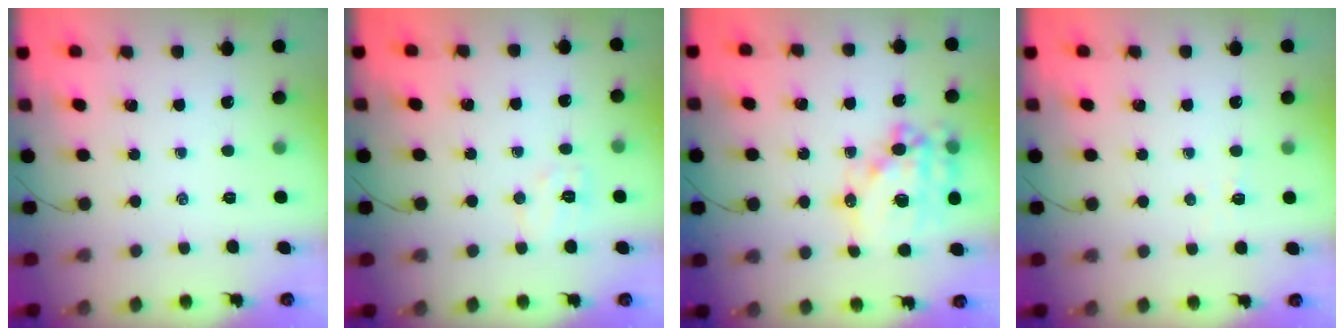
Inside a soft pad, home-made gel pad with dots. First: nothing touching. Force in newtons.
{"total": 5.8, "press": 5.7, "slide": 1.1}
{"total": 19.0, "press": 18.6, "slide": 3.8}
{"total": 2.6, "press": 2.5, "slide": 0.8}